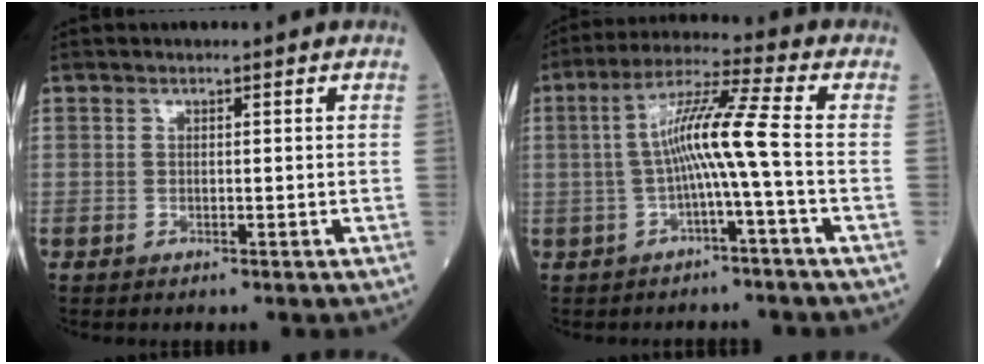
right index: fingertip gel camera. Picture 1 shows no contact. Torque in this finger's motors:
{"motor_torque": [1.45, -0.14, 0.71, 0.20]}